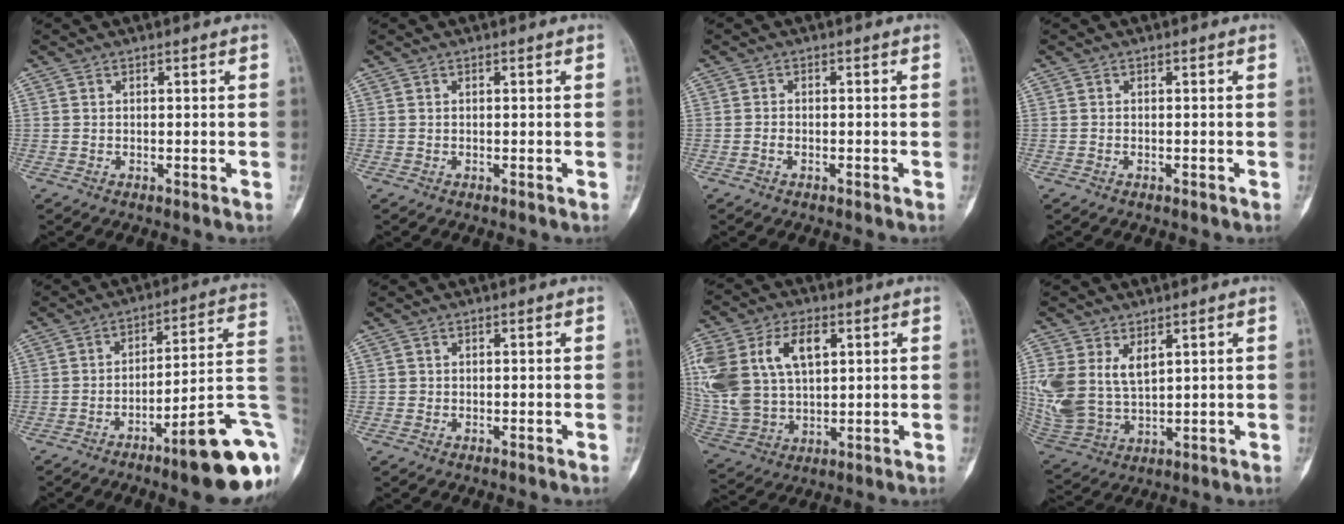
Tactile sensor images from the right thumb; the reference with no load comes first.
{"total": 0.0}
{"total": 1.1, "force": [-0.6, 0.6, 0.7], "torque": [-0.011, 0.005, -0.014]}
{"total": 0.0}
{"total": 19.2, "force": [-7.3, 3.9, 17.3], "torque": [-0.171, 0.051, -0.098]}
{"total": 0.6, "force": [0.0, 0.6, 0.1], "torque": [0.004, 0.004, 0.001]}
{"total": 20.7, "force": [6.2, 13.1, 14.8], "torque": [-0.330, 0.011, 0.125]}
{"total": 13.4, "force": [4.2, 8.6, 9.3], "torque": [-0.207, -0.014, 0.103]}